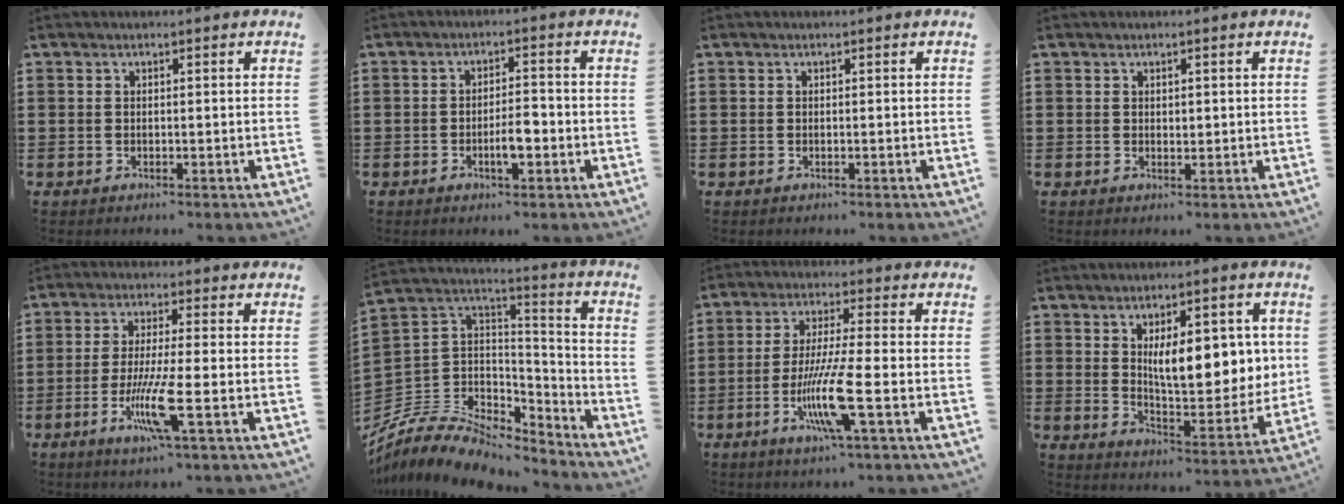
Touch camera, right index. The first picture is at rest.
{"total": 4.3, "force": [-1.5, 1.3, 3.8], "torque": [-0.072, 0.005, -0.028]}
{"total": 0.0}
{"total": 0.8, "force": [0.4, 0.5, 0.3], "torque": [-0.008, 0.002, 0.008]}
{"total": 8.5, "force": [-2.9, 0.5, 8.0], "torque": [-0.157, -0.019, -0.054]}
{"total": 8.0, "force": [-6.2, 4.2, 3.0], "torque": [-0.073, 0.002, -0.118]}
{"total": 10.4, "force": [-3.7, 0.6, 9.8], "torque": [-0.200, -0.021, -0.073]}
{"total": 10.5, "force": [2.5, 4.3, 9.2], "torque": [-0.140, -0.003, 0.036]}